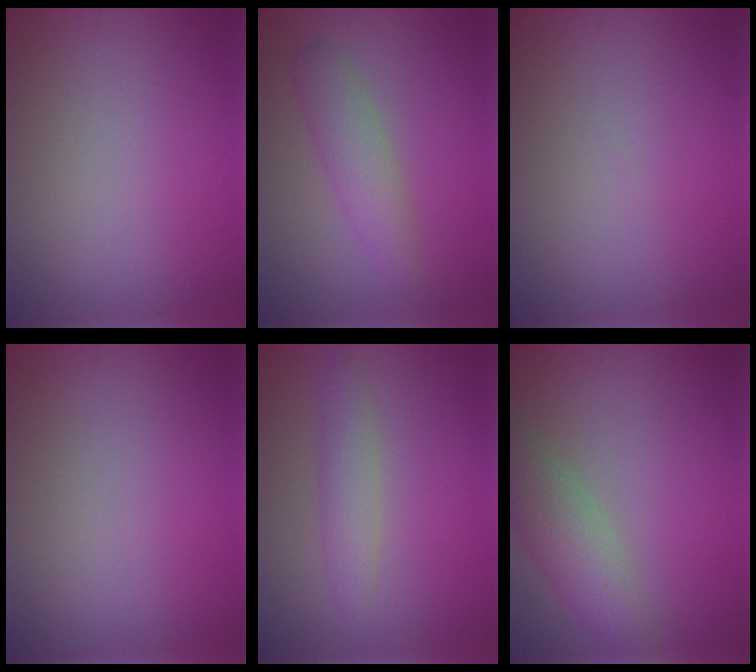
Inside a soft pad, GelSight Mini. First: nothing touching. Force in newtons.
{"total": 3.1, "press": 3.1, "slide": 0.1}
{"total": 0.0}
{"total": 0.0}
{"total": 2.2, "press": 2.2, "slide": 0.0}
{"total": 4.2, "press": 4.2, "slide": 0.2}